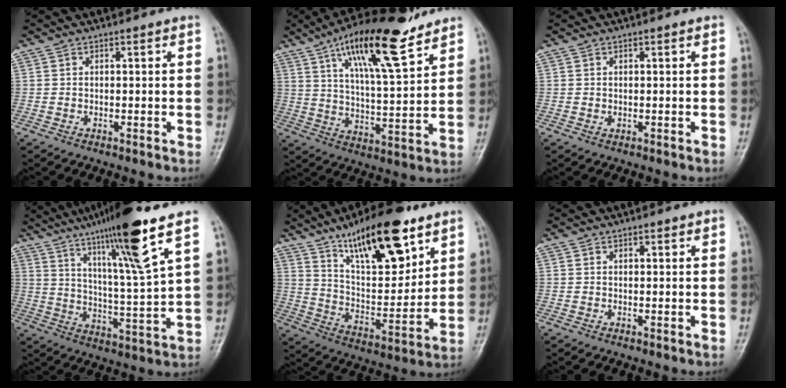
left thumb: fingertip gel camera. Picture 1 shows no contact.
{"total": 17.9, "force": [11.7, 4.7, 12.8], "torque": [-0.194, -0.055, 0.200]}
{"total": 0.6, "force": [0.2, 0.4, 0.4], "torque": [-0.004, -0.001, 0.004]}
{"total": 18.0, "force": [11.1, 0.2, 14.2], "torque": [-0.233, -0.052, 0.186]}
{"total": 20.6, "force": [12.9, 7.3, 14.3], "torque": [-0.191, -0.063, 0.225]}
{"total": 0.8, "force": [0.6, 0.4, 0.5], "torque": [-0.004, -0.002, 0.006]}